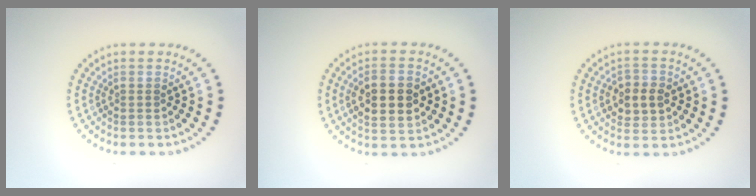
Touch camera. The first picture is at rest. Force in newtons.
{"total": 4.6, "press": 4.6, "slide": 0.3}
{"total": 2.9, "press": 2.9, "slide": 0.4}